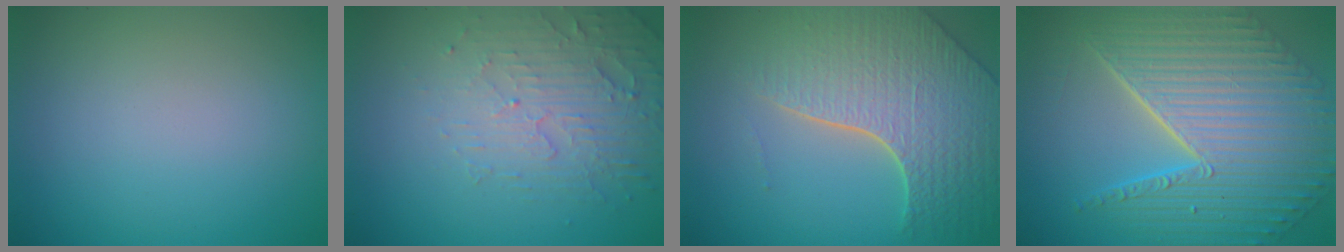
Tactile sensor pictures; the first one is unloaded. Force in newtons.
{"total": 5.0, "press": 3.3, "slide": 3.7}
{"total": 7.7, "press": 5.6, "slide": 5.3}
{"total": 10.5, "press": 7.2, "slide": 7.6}